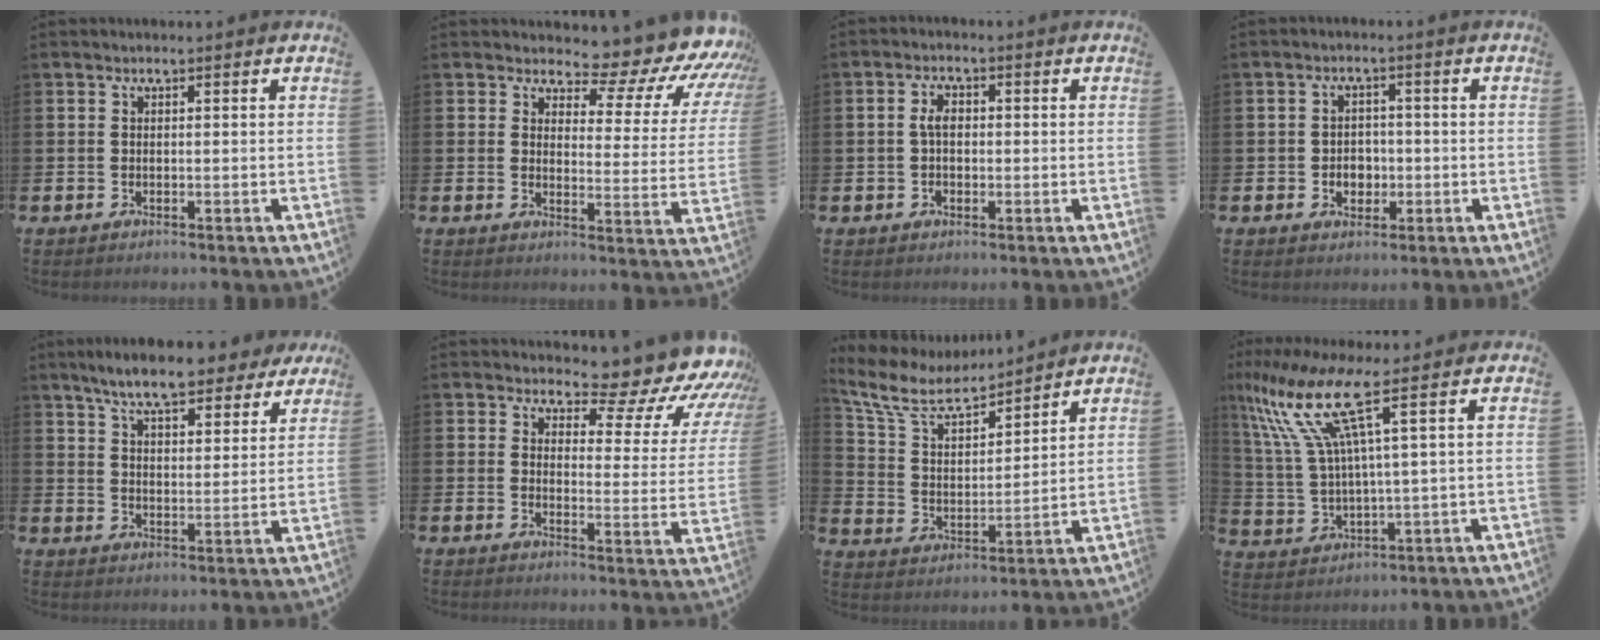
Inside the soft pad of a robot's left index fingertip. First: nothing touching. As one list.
[{"total": 6.1, "force": [5.1, 2.7, 1.9], "torque": [-0.026, -0.062, 0.075]}, {"total": 2.8, "force": [0.1, 1.8, 2.1], "torque": [-0.038, 0.005, 0.000]}, {"total": 2.8, "force": [-0.6, 2.4, 1.3], "torque": [-0.022, 0.003, -0.018]}, {"total": 8.8, "force": [7.8, 1.7, 3.5], "torque": [-0.080, -0.033, 0.139]}, {"total": 7.0, "force": [5.9, 2.8, 2.5], "torque": [-0.028, -0.069, 0.090]}, {"total": 8.0, "force": [7.1, 2.4, 2.8], "torque": [-0.096, -0.043, 0.126]}, {"total": 12.3, "force": [6.3, 2.5, 10.2], "torque": [-0.238, -0.022, 0.100]}]